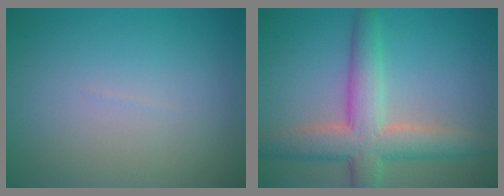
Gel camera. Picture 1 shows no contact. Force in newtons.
{"total": 6.5, "press": 6.5, "slide": 0.2}